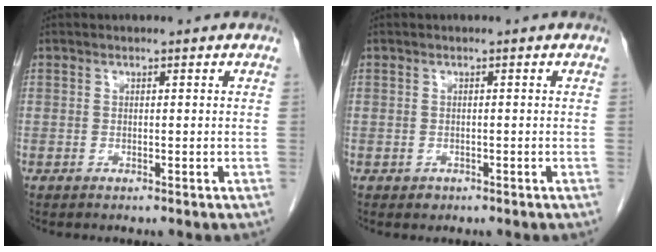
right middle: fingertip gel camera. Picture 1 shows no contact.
{"total": 0.7, "force": [-0.4, 0.6, 0.1], "torque": [-0.004, 0.002, -0.003]}